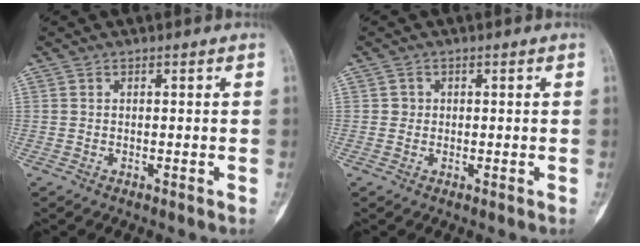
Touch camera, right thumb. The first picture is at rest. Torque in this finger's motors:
{"motor_torque": [0.08, -0.06, 0.03, 0.17, 0.03]}